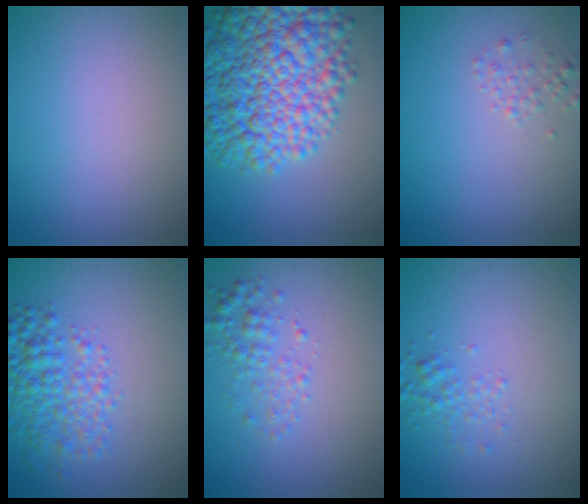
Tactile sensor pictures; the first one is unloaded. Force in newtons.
{"total": 12.1, "press": 12.1, "slide": 0.4}
{"total": 1.2, "press": 1.2, "slide": 0.1}
{"total": 4.5, "press": 4.5, "slide": 0.1}
{"total": 2.3, "press": 2.3, "slide": 0.1}
{"total": 1.6, "press": 1.6, "slide": 0.1}